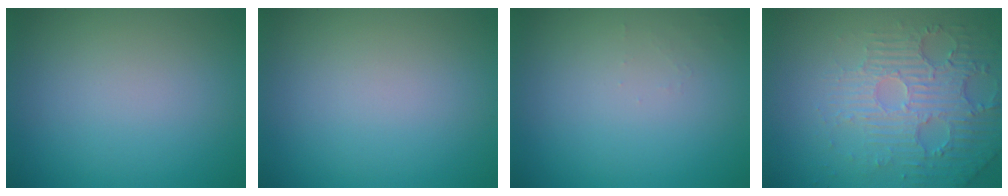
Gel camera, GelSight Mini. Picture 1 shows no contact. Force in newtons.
{"total": 0.0}
{"total": 0.7, "press": 0.7, "slide": 0.1}
{"total": 5.4, "press": 3.6, "slide": 4.0}